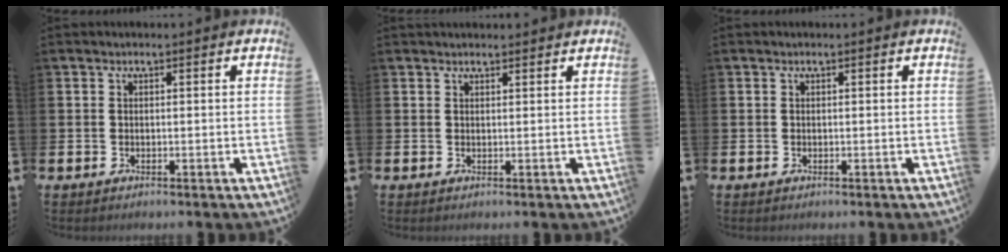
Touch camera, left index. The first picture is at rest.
{"total": 1.1, "force": [1.1, 0.2, 0.2], "torque": [0.008, -0.001, 0.017]}
{"total": 0.0}